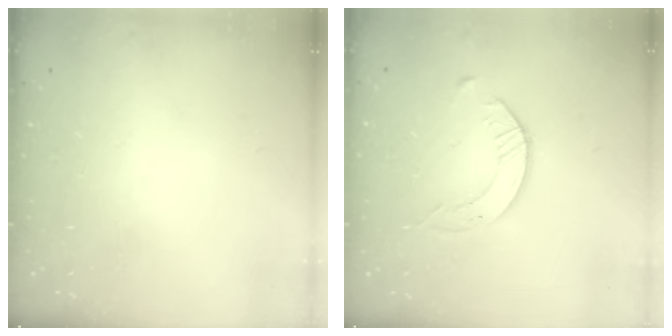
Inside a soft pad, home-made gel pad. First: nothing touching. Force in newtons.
{"total": 3.5, "press": 3.5, "slide": 0.5}